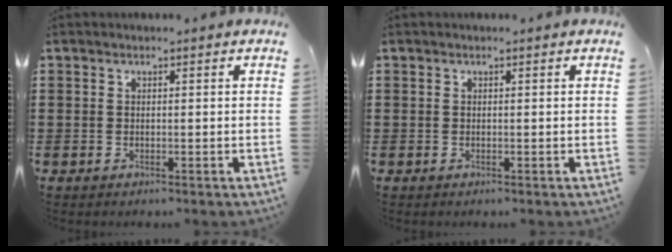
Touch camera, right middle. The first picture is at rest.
{"total": 0.0}